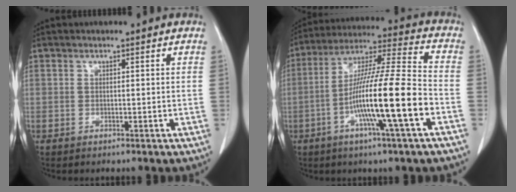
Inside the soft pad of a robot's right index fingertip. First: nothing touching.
{"total": 16.9, "force": [-5.3, -0.2, 16.1], "torque": [-0.290, -0.003, -0.100]}